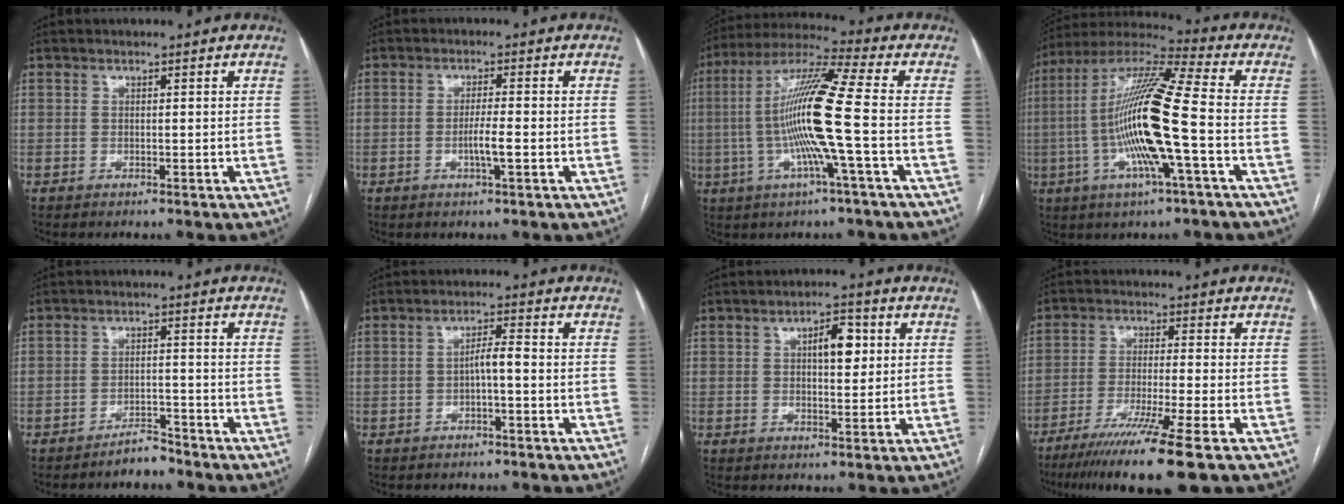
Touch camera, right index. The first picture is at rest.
{"total": 3.3, "force": [-1.1, -0.1, 3.2], "torque": [-0.061, -0.003, -0.019]}
{"total": 14.7, "force": [-1.8, -1.1, 14.6], "torque": [-0.277, 0.005, -0.046]}
{"total": 17.7, "force": [-2.9, 0.3, 17.5], "torque": [-0.341, 0.003, -0.064]}
{"total": 3.2, "force": [-3.1, 0.7, 0.6], "torque": [-0.007, -0.001, -0.052]}
{"total": 2.7, "force": [-0.7, 0.3, 2.5], "torque": [-0.041, 0.007, -0.013]}
{"total": 5.2, "force": [1.5, 2.0, 4.5], "torque": [-0.069, 0.010, 0.023]}
{"total": 13.1, "force": [-8.8, -1.1, 9.6], "torque": [-0.166, -0.041, -0.143]}